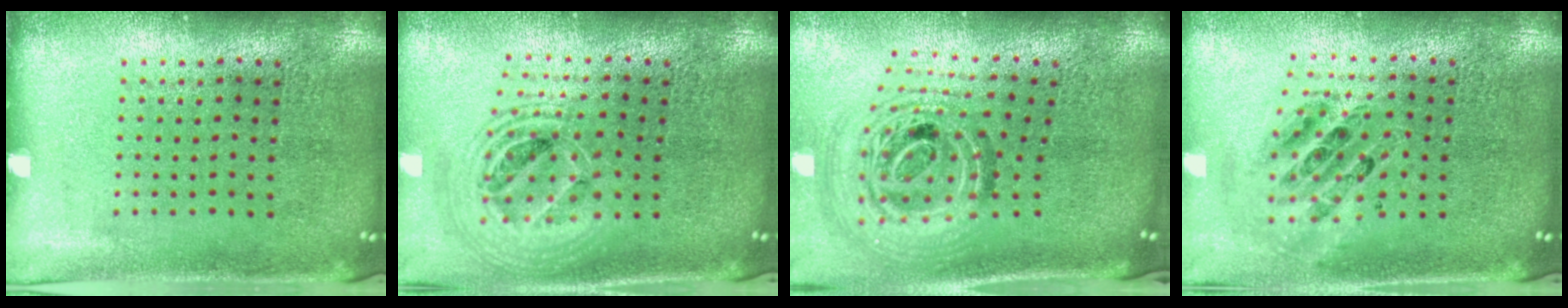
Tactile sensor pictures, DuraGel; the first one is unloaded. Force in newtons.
{"total": 2.1, "press": 1.7, "slide": 1.3}
{"total": 2.1, "press": 1.7, "slide": 1.3}
{"total": 0.8, "press": 0.7, "slide": 0.1}